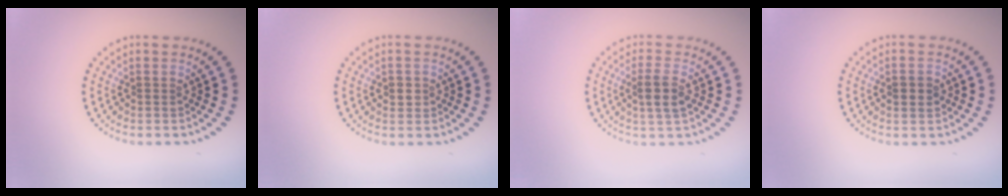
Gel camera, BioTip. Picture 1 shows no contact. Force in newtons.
{"total": 1.0, "press": 1.0, "slide": 0.3}
{"total": 2.4, "press": 2.2, "slide": 1.0}
{"total": 1.9, "press": 1.9, "slide": 0.1}